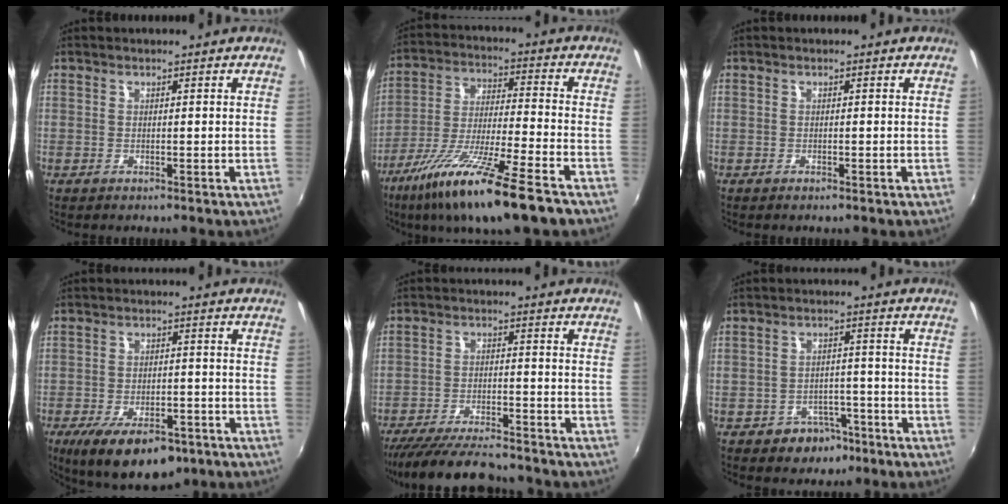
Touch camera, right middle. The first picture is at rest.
{"total": 18.5, "force": [-12.1, 1.7, 13.9], "torque": [-0.271, -0.049, -0.214]}
{"total": 0.0}
{"total": 13.8, "force": [-8.8, 5.9, 8.9], "torque": [-0.175, -0.033, -0.129]}
{"total": 15.0, "force": [-13.4, 2.5, 6.4], "torque": [-0.141, -0.020, -0.216]}
{"total": 5.5, "force": [-3.6, 3.9, 1.4], "torque": [-0.035, 0.017, -0.040]}